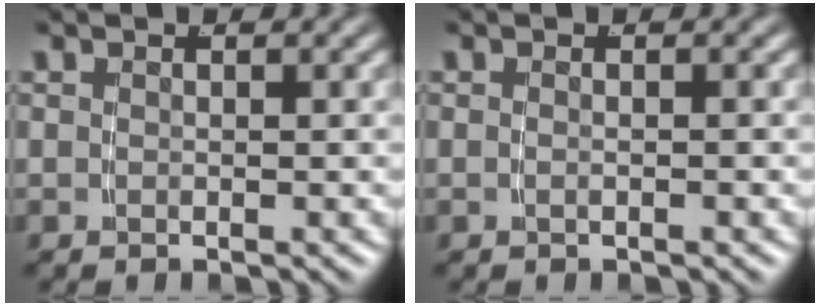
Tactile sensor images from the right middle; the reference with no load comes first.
{"total": 0.7, "force": [-0.4, -0.4, 0.4], "torque": [-0.009, -0.004, -0.005]}